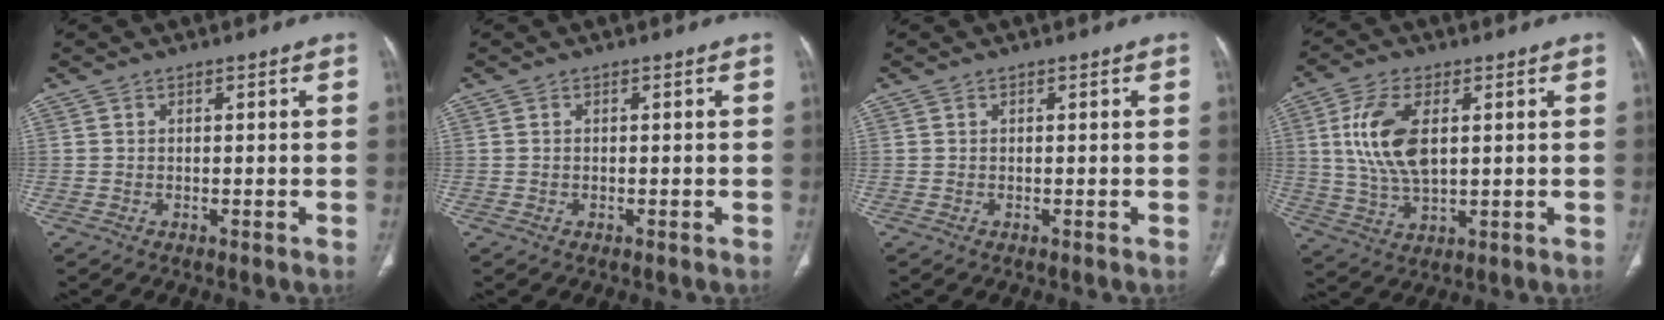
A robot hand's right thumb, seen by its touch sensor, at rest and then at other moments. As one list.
[{"total": 0.0}, {"total": 0.0}, {"total": 11.7, "force": [2.3, 6.0, 9.8], "torque": [-0.199, -0.004, 0.048]}]